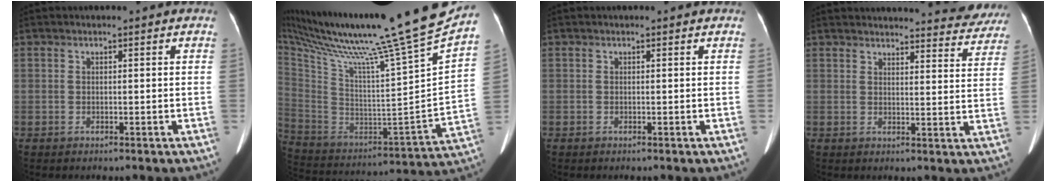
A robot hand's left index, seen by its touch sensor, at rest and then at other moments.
{"total": 34.8, "force": [28.1, -0.8, 20.4], "torque": [-0.373, -0.114, 0.419]}
{"total": 1.2, "force": [1.1, 0.2, 0.5], "torque": [-0.003, 0.002, 0.009]}
{"total": 20.0, "force": [18.9, 4.0, 5.4], "torque": [-0.056, -0.046, 0.208]}